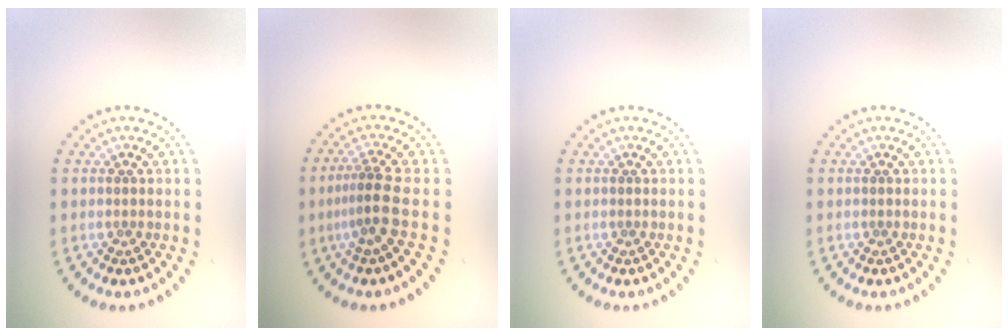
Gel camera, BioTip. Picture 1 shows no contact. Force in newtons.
{"total": 2.8, "press": 1.8, "slide": 2.1}
{"total": 0.0}
{"total": 0.0}